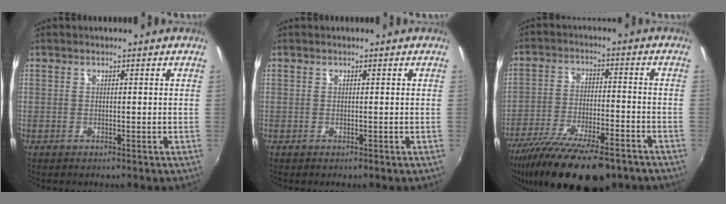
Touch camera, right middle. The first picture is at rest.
{"total": 0.0}
{"total": 19.7, "force": [-14.8, 5.9, 11.5], "torque": [-0.223, -0.048, -0.237]}